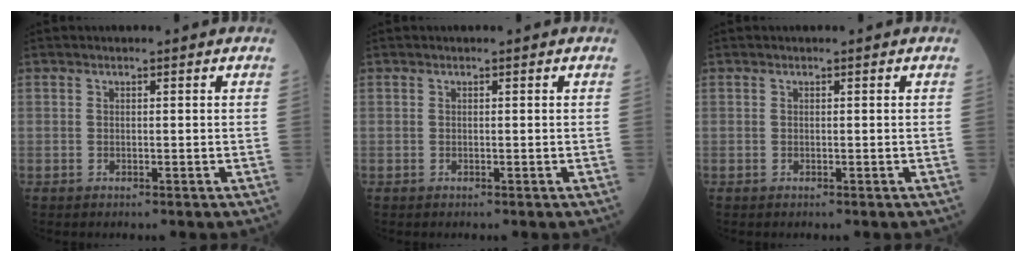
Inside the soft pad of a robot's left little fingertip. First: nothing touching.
{"total": 0.0}
{"total": 0.0}